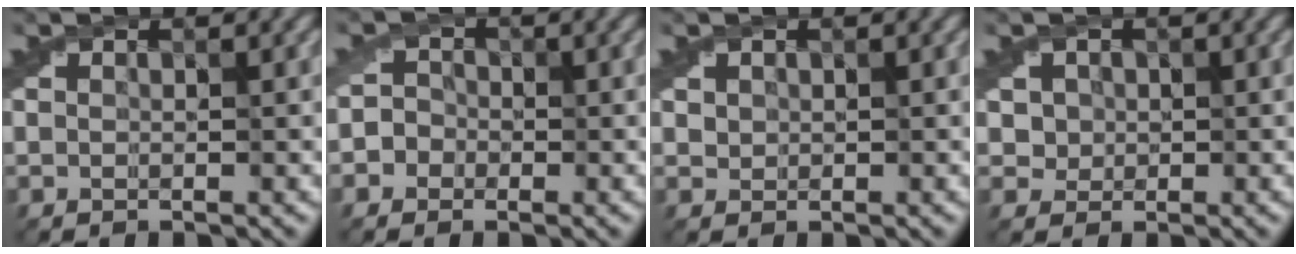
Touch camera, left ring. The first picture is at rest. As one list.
[{"total": 3.1, "force": [-0.9, 2.9, 0.7], "torque": [0.020, 0.018, -0.047]}, {"total": 1.0, "force": [0.2, 0.9, 0.5], "torque": [-0.011, -0.002, 0.006]}, {"total": 3.9, "force": [1.0, 3.2, 1.9], "torque": [-0.053, 0.005, 0.027]}]